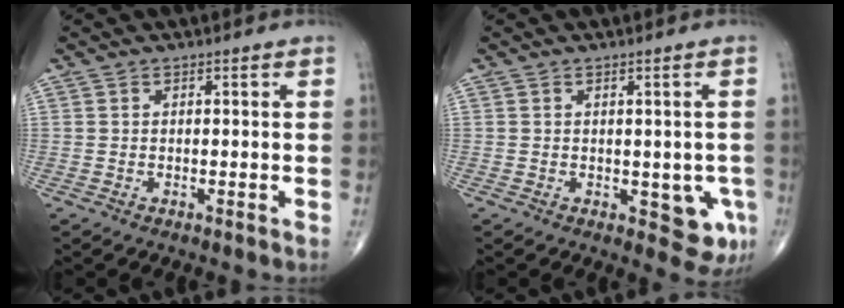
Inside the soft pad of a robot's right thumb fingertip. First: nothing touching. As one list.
[{"total": 5.4, "force": [-1.2, 3.0, 4.3], "torque": [-0.018, -0.004, -0.008]}]